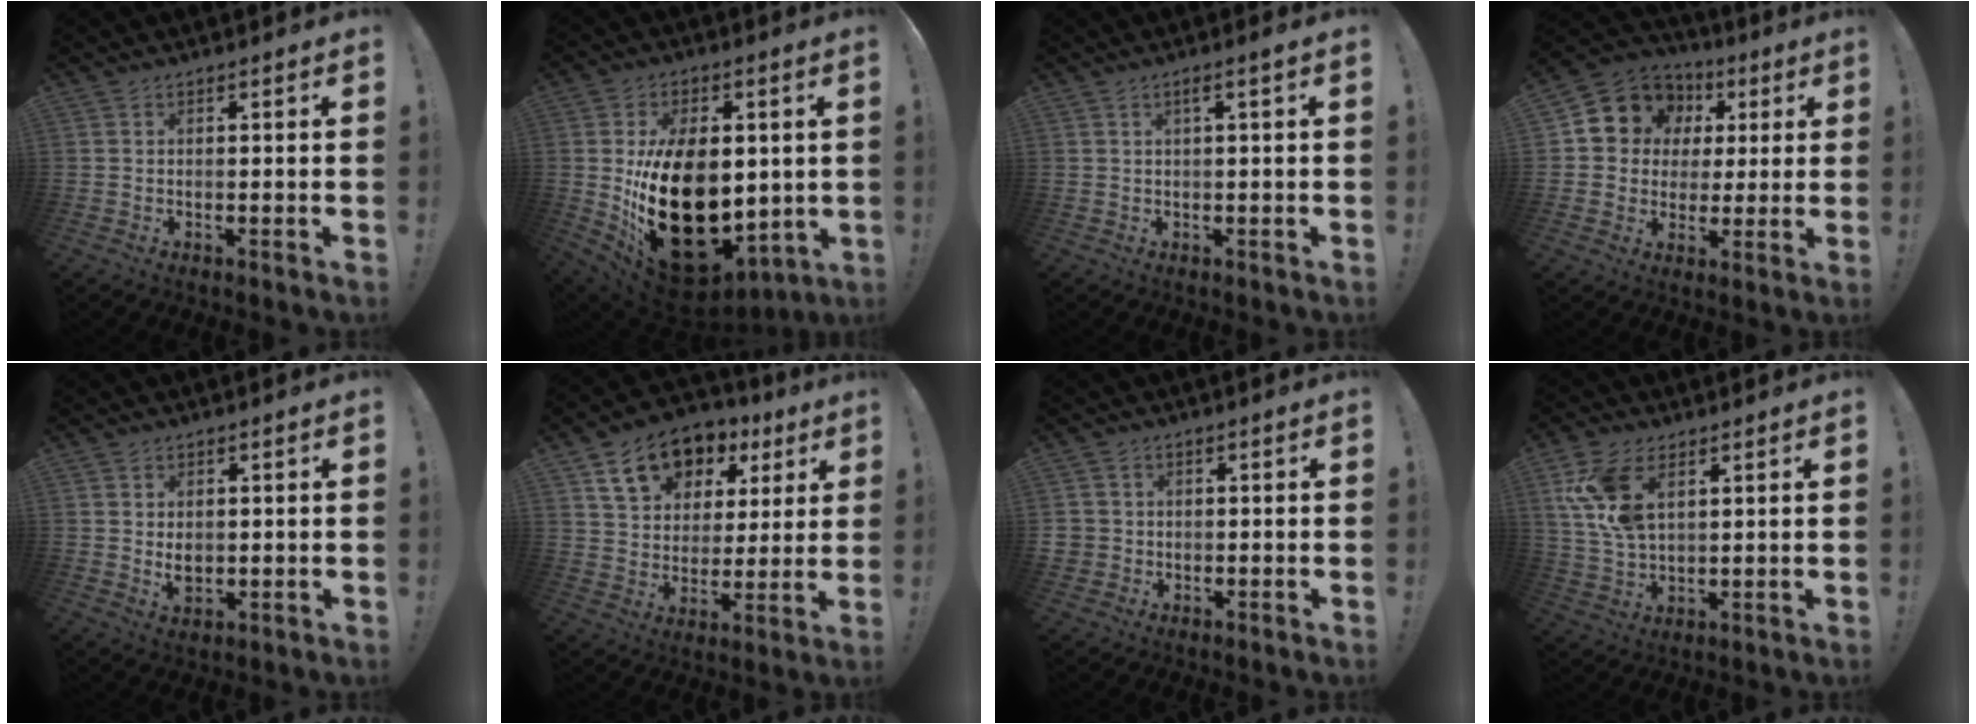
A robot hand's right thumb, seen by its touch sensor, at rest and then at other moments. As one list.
[{"total": 27.5, "force": [-1.8, 17.8, 20.9], "torque": [-0.375, -0.005, -0.004]}, {"total": 2.6, "force": [0.5, -0.3, 2.5], "torque": [-0.039, -0.002, 0.005]}, {"total": 11.6, "force": [4.6, 10.1, 3.2], "torque": [-0.048, -0.024, 0.097]}, {"total": 4.1, "force": [0.5, 3.1, 2.6], "torque": [-0.032, -0.003, 0.011]}, {"total": 15.8, "force": [8.3, 11.2, 7.6], "torque": [-0.109, -0.033, 0.157]}, {"total": 3.3, "force": [0.2, 3.2, 0.8], "torque": [-0.018, 0.007, 0.006]}, {"total": 12.1, "force": [5.2, 7.0, 8.4], "torque": [-0.174, -0.011, 0.101]}]